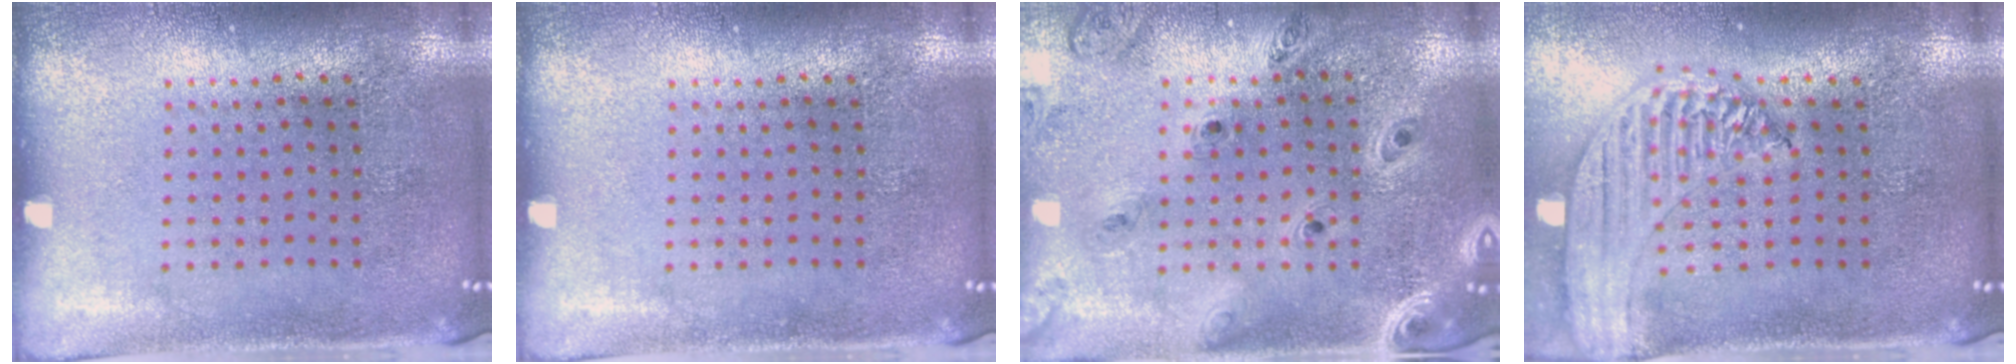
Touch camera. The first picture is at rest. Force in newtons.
{"total": 0.0}
{"total": 1.3, "press": 1.3, "slide": 0.2}
{"total": 1.8, "press": 1.7, "slide": 0.6}